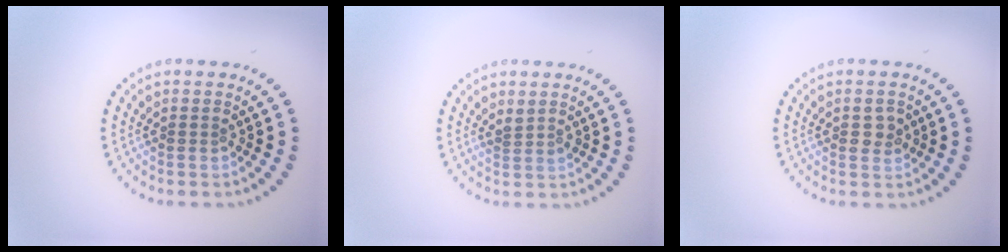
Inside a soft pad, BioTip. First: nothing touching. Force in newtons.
{"total": 1.1, "press": 0.9, "slide": 0.7}
{"total": 1.6, "press": 1.5, "slide": 0.3}